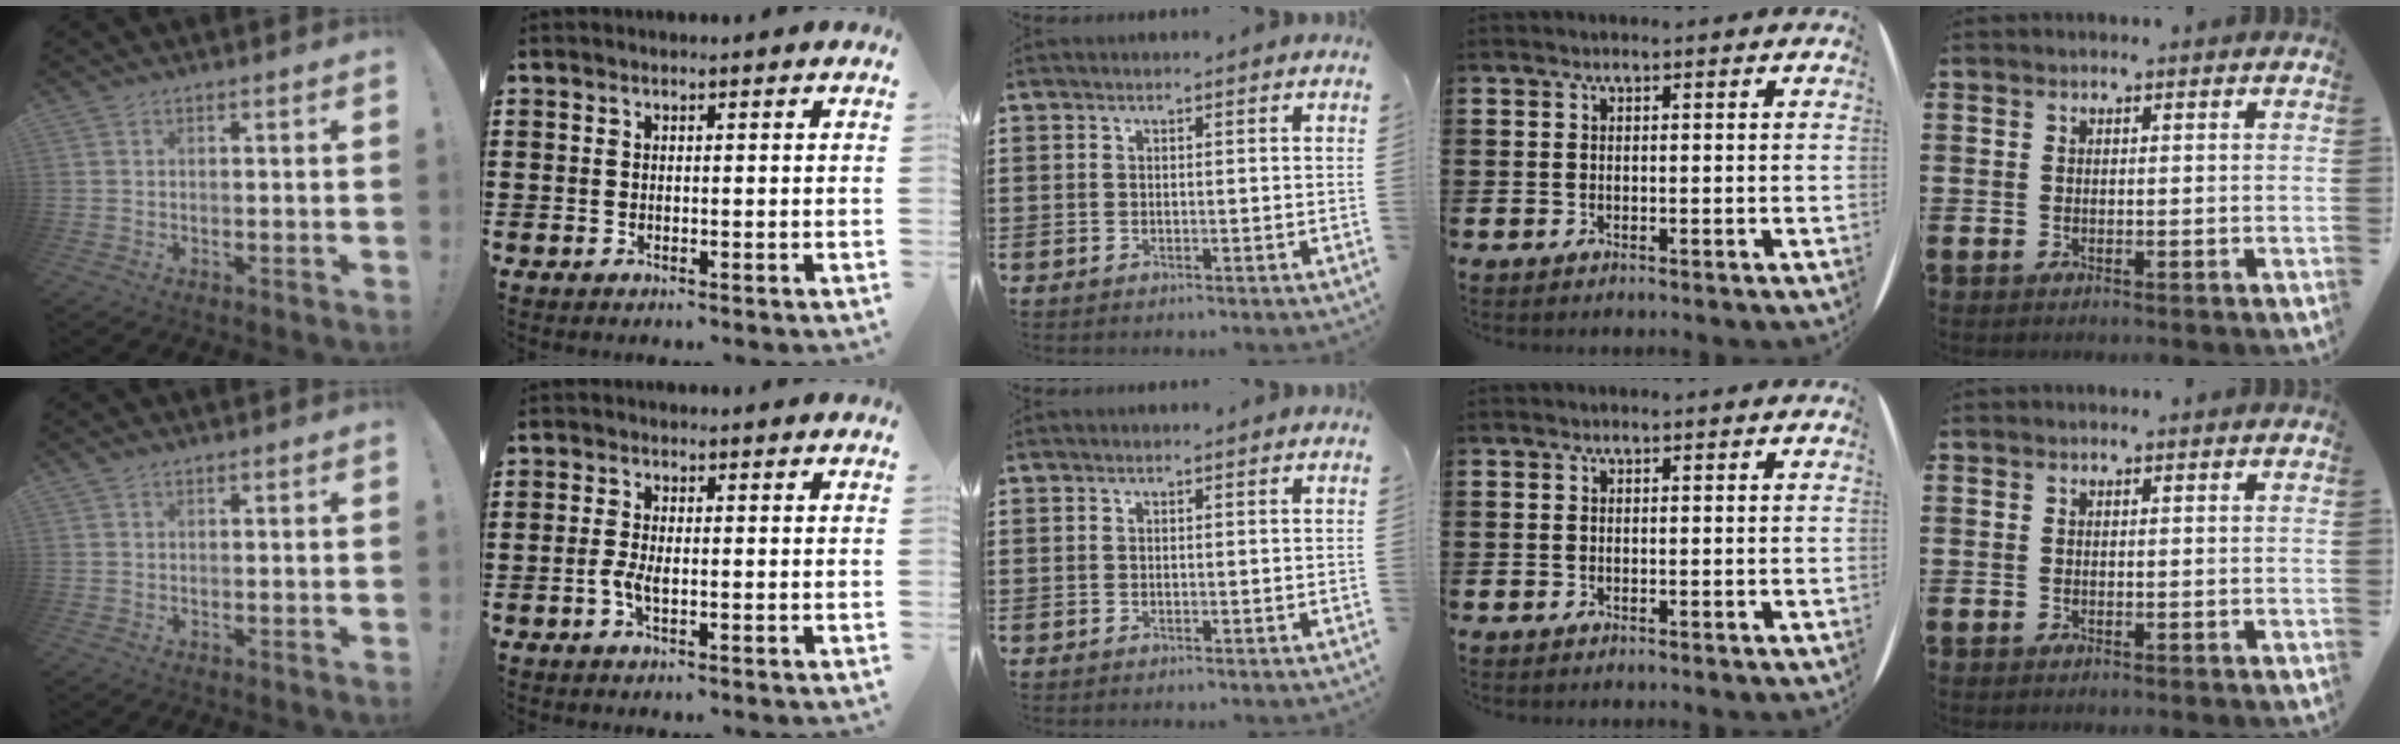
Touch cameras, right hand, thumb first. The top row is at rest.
{"thumb": {"total": 0.6, "force": [0.4, 0.4, 0.3], "torque": [-0.004, 0.000, 0.007]}, "index": {"total": 2.4, "force": [-0.7, 0.9, 2.1], "torque": [-0.054, -0.004, -0.019]}}